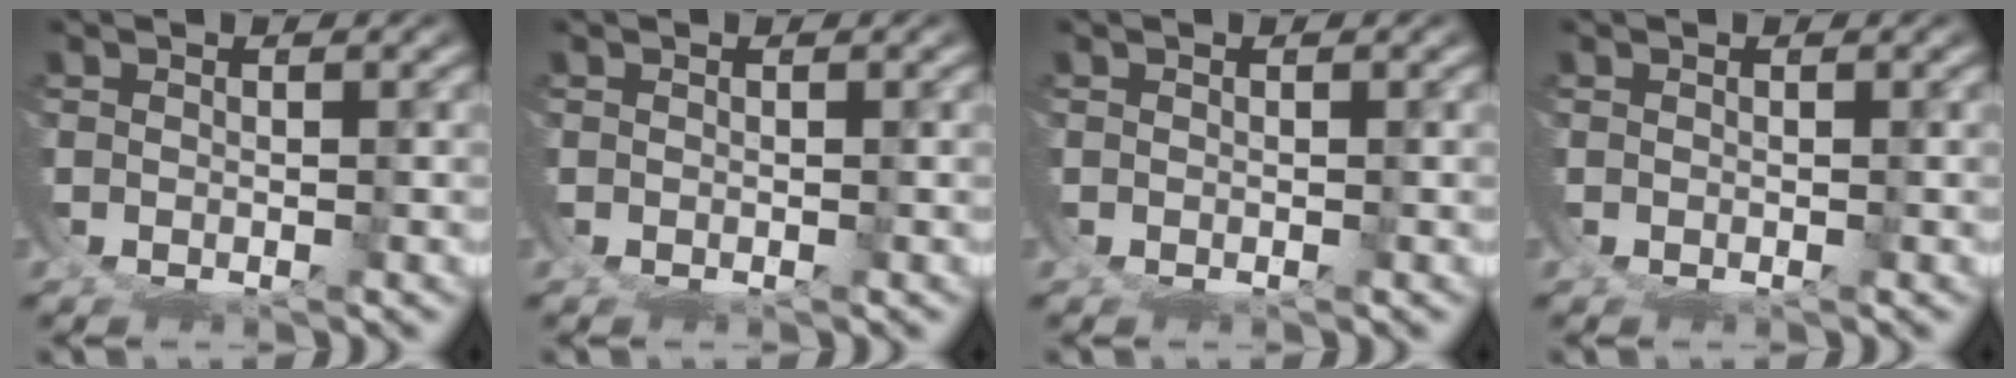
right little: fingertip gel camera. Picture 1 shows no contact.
{"total": 0.0}
{"total": 0.0}
{"total": 0.0}